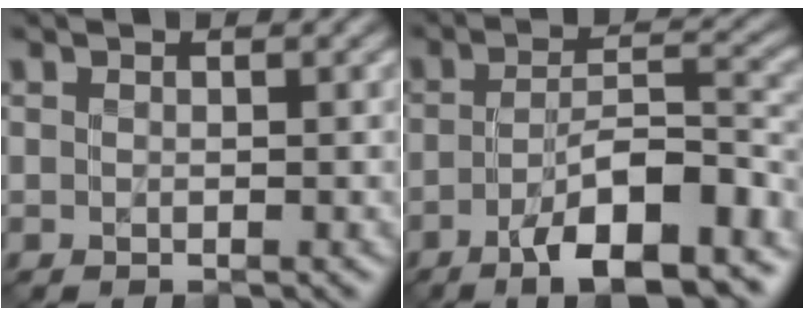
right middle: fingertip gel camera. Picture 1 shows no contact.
{"total": 11.3, "force": [-6.2, 3.7, 8.7], "torque": [-0.137, 0.004, -0.095]}